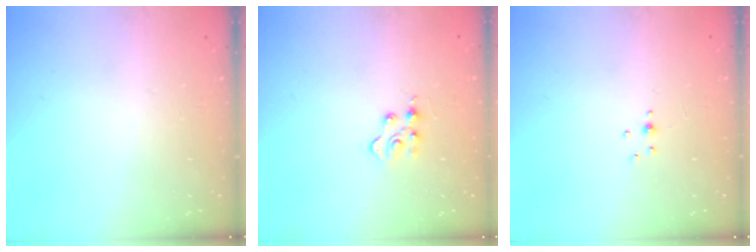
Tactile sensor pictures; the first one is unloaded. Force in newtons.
{"total": 3.5, "press": 3.4, "slide": 0.6}
{"total": 2.5, "press": 2.3, "slide": 1.0}